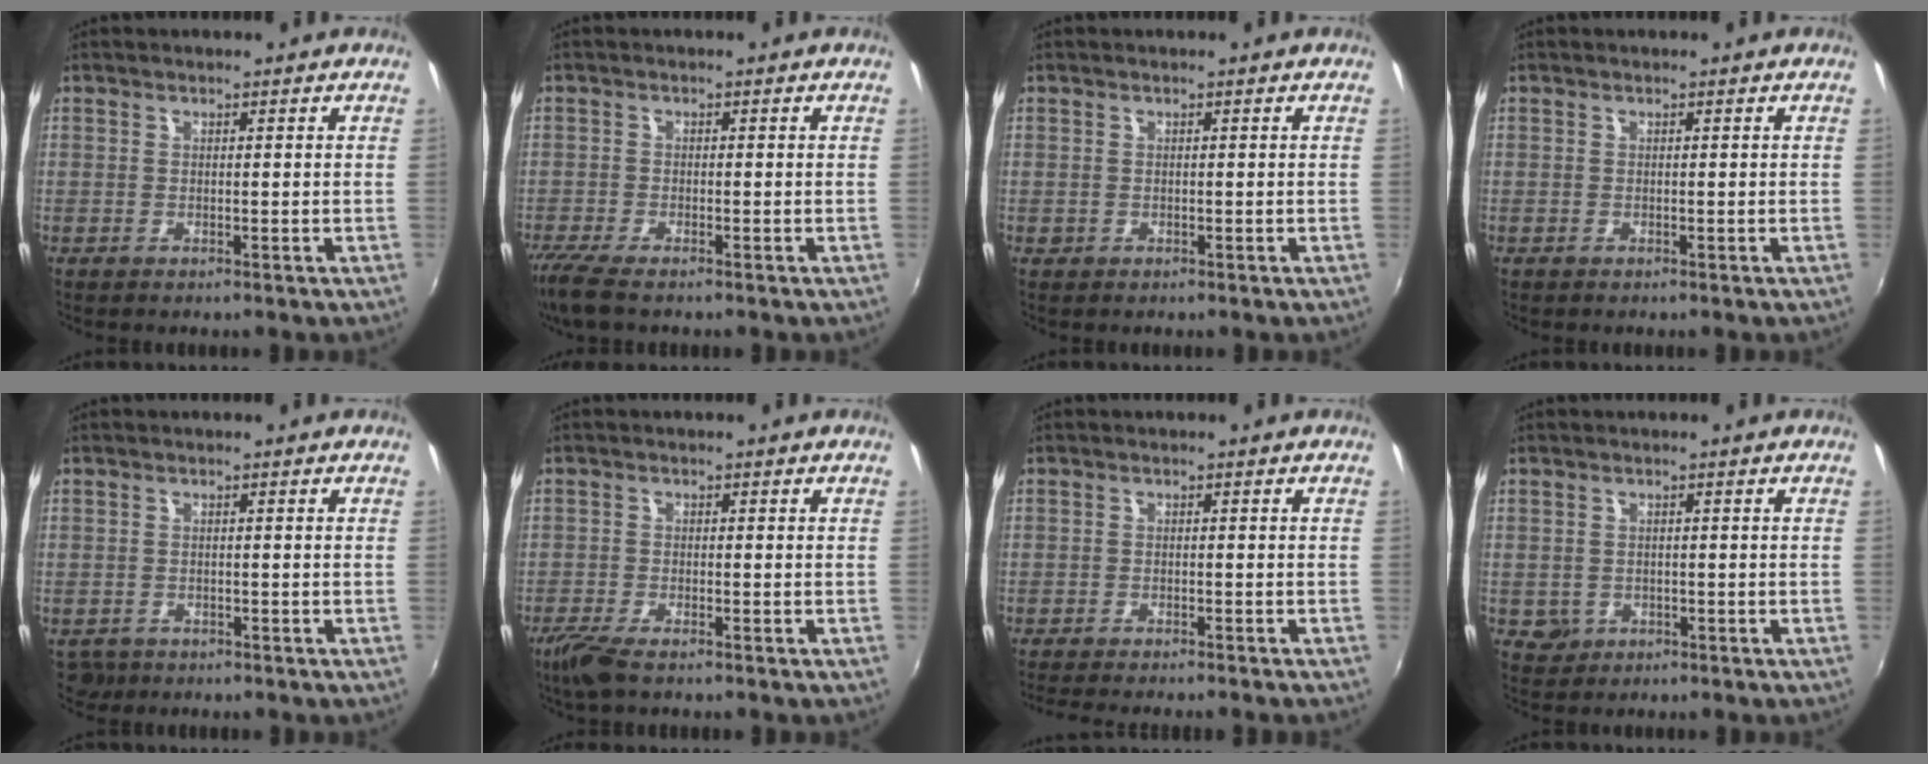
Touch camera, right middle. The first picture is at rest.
{"total": 5.6, "force": [-4.4, 0.9, 3.4], "torque": [-0.088, -0.026, -0.087]}
{"total": 0.6, "force": [-0.2, 0.5, 0.1], "torque": [0.001, -0.002, -0.003]}
{"total": 0.0}
{"total": 2.9, "force": [-1.8, 2.2, 0.8], "torque": [-0.021, -0.007, -0.026]}
{"total": 4.9, "force": [-3.7, 1.1, 3.1], "torque": [-0.082, -0.017, -0.073]}
{"total": 6.4, "force": [-5.8, 0.1, 2.7], "torque": [-0.063, -0.017, -0.092]}
{"total": 2.7, "force": [-0.7, 2.5, 0.6], "torque": [-0.016, -0.002, -0.006]}